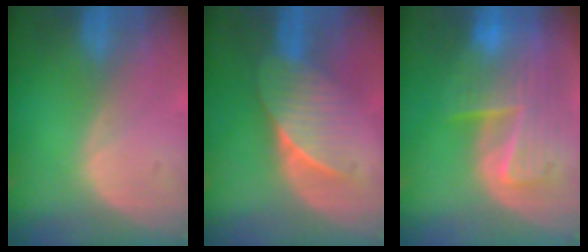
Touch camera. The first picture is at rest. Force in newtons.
{"total": 7.4, "press": 6.6, "slide": 3.2}
{"total": 10.2, "press": 8.9, "slide": 5.0}